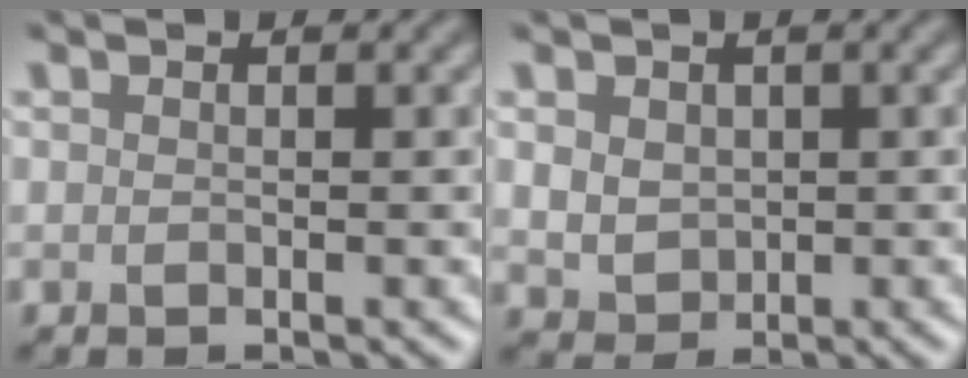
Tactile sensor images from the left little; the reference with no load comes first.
{"total": 2.3, "force": [0.5, 1.9, 1.2], "torque": [-0.027, -0.005, 0.014]}